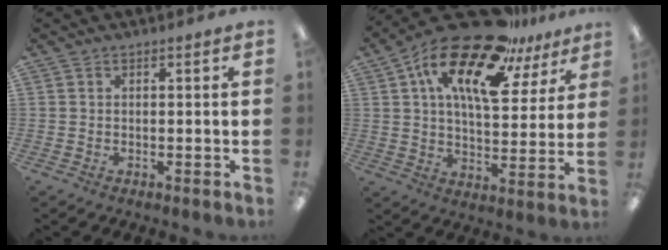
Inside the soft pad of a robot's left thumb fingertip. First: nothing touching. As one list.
[{"total": 21.7, "force": [13.7, 8.5, 14.5], "torque": [-0.262, -0.074, 0.230]}]